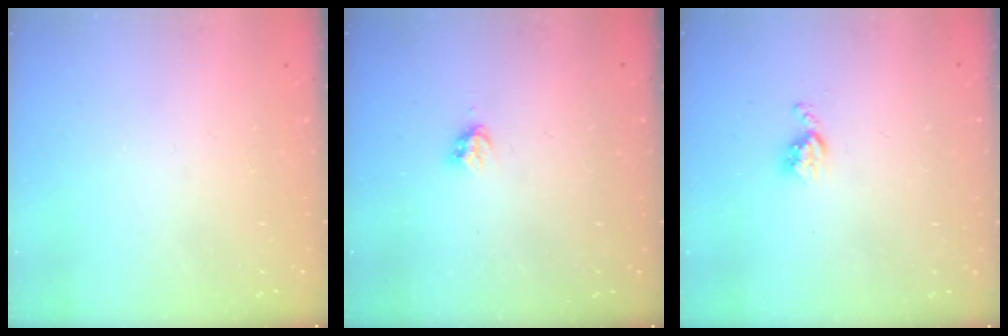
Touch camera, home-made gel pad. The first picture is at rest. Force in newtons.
{"total": 3.2, "press": 3.1, "slide": 0.5}
{"total": 5.1, "press": 5.1, "slide": 0.7}